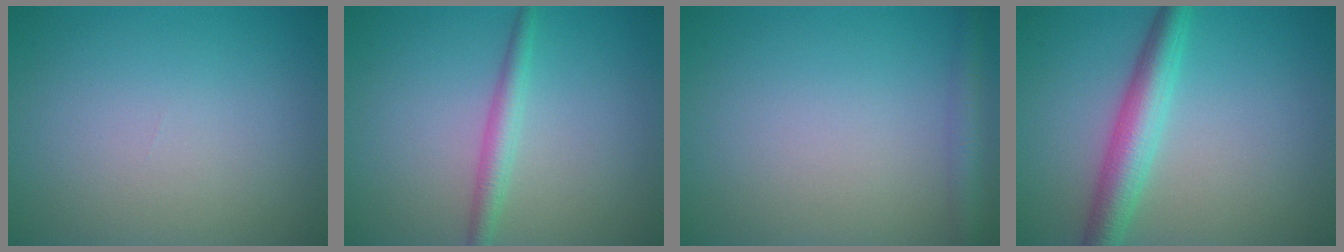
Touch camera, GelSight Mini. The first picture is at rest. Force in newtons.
{"total": 2.2, "press": 2.2, "slide": 0.1}
{"total": 2.1, "press": 2.1, "slide": 0.1}
{"total": 4.4, "press": 4.4, "slide": 0.2}